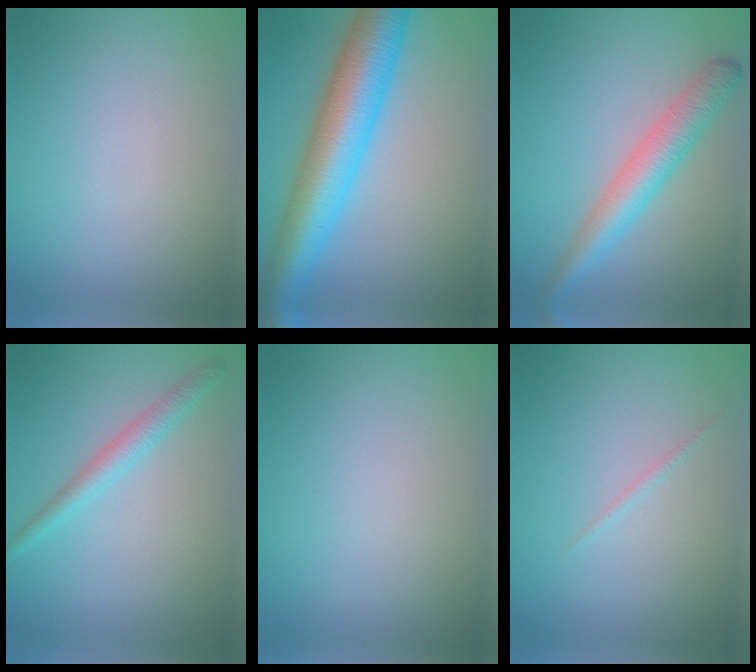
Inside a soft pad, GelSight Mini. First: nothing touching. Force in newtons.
{"total": 9.8, "press": 9.8, "slide": 0.1}
{"total": 4.5, "press": 4.5, "slide": 0.2}
{"total": 2.2, "press": 2.2, "slide": 0.1}
{"total": 0.0}
{"total": 0.5, "press": 0.5, "slide": 0.0}